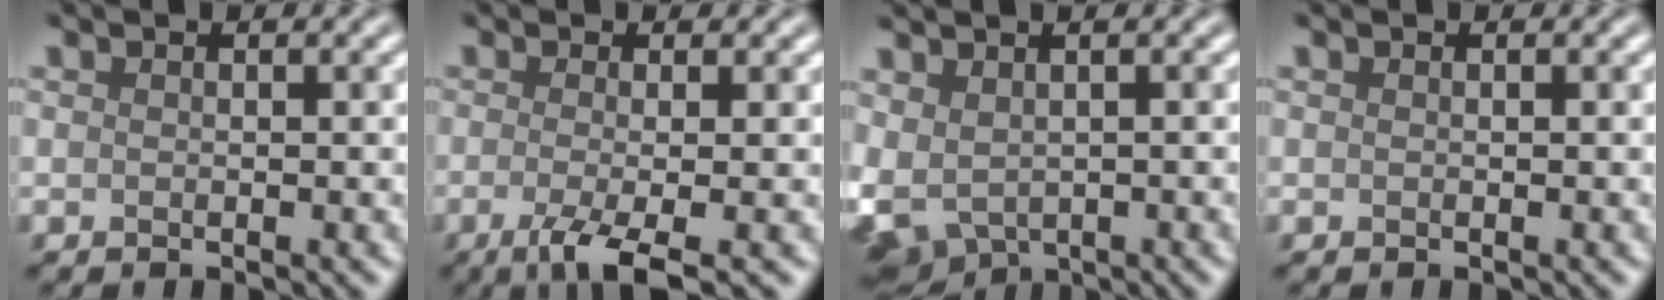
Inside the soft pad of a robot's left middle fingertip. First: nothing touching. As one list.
[{"total": 3.9, "force": [-1.5, 0.9, 3.5], "torque": [-0.062, -0.006, -0.037]}, {"total": 5.5, "force": [0.1, 3.9, 4.0], "torque": [-0.088, -0.015, 0.024]}, {"total": 0.0}]